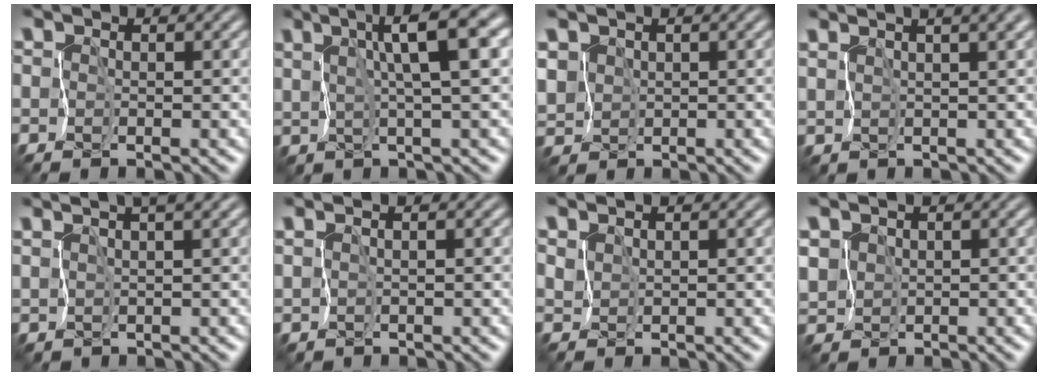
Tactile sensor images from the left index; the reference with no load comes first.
{"total": 6.7, "force": [2.6, 0.9, 6.1], "torque": [-0.103, 0.011, 0.045]}
{"total": 1.9, "force": [0.7, 1.7, 0.1], "torque": [-0.012, 0.008, 0.022]}
{"total": 7.5, "force": [4.8, 2.5, 5.1], "torque": [-0.069, 0.037, 0.068]}
{"total": 3.9, "force": [2.9, 0.0, 2.5], "torque": [-0.043, 0.016, 0.051]}
{"total": 1.0, "force": [0.8, -0.3, 0.3], "torque": [-0.007, 0.004, 0.021]}
{"total": 1.0, "force": [0.9, -0.2, -0.4], "torque": [0.000, 0.000, 0.021]}
{"total": 1.5, "force": [0.7, 1.3, -0.1], "torque": [-0.006, 0.001, 0.018]}